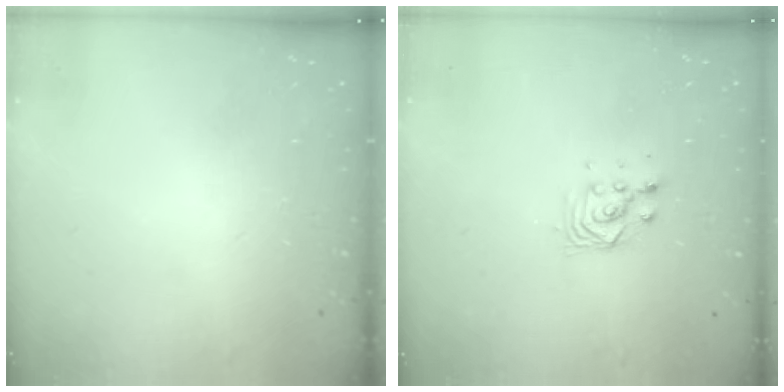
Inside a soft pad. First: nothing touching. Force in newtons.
{"total": 2.9, "press": 2.8, "slide": 0.8}